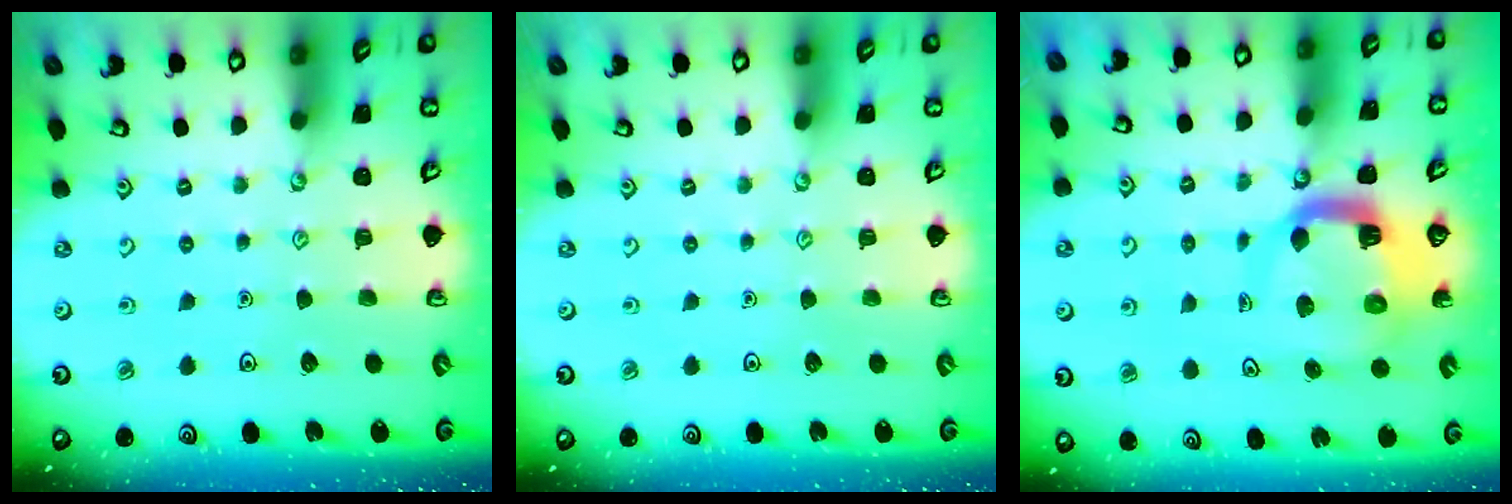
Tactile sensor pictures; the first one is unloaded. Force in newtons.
{"total": 0.0}
{"total": 9.0, "press": 9.0, "slide": 1.2}